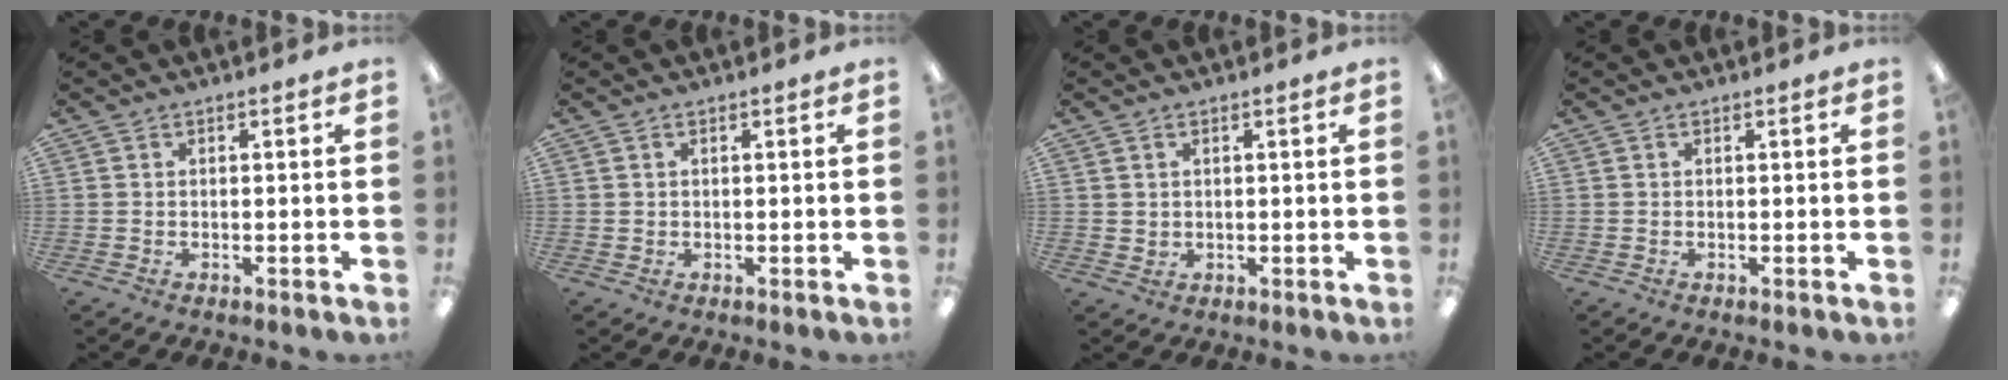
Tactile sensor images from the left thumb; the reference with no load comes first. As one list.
[{"total": 0.7, "force": [0.4, 0.5, 0.1], "torque": [-0.003, 0.004, 0.008]}, {"total": 1.6, "force": [1.0, 1.2, 0.4], "torque": [-0.010, 0.002, 0.019]}, {"total": 0.0}]